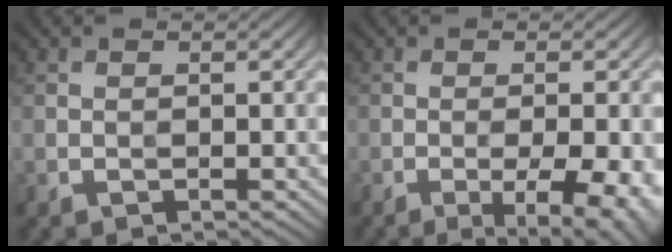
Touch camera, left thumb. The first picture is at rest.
{"total": 8.4, "force": [-3.3, 2.5, 7.4], "torque": [-0.094, -0.008, -0.032]}